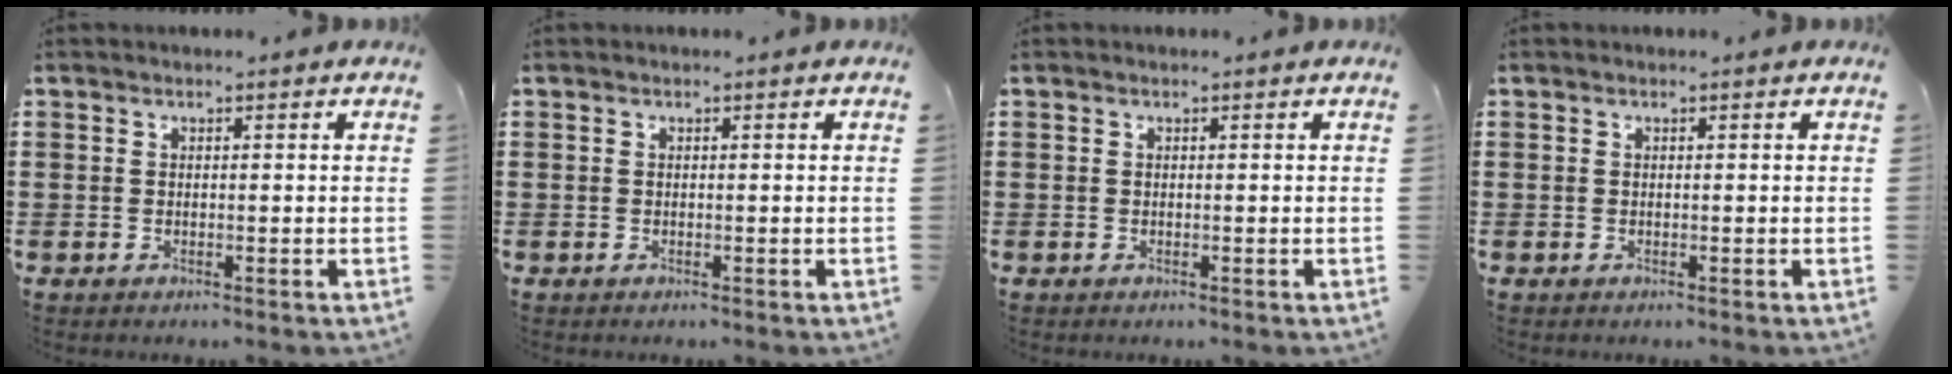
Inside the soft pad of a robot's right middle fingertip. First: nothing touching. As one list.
[{"total": 0.0}, {"total": 0.0}, {"total": 0.0}]